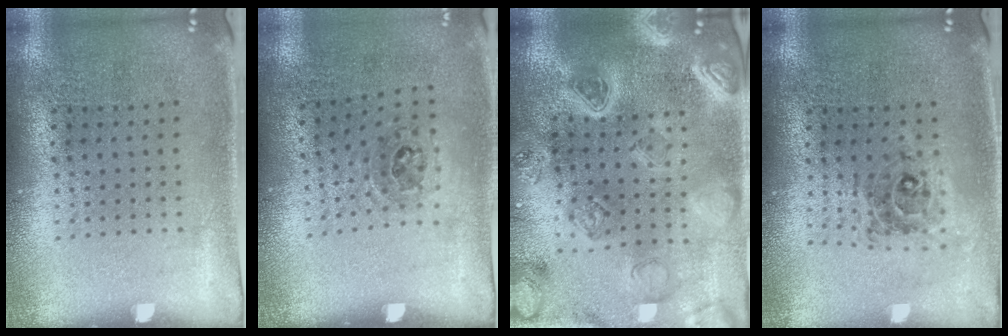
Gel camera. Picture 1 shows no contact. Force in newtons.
{"total": 1.1, "press": 0.7, "slide": 0.9}
{"total": 3.1, "press": 3.0, "slide": 0.9}
{"total": 0.7, "press": 0.7, "slide": 0.1}